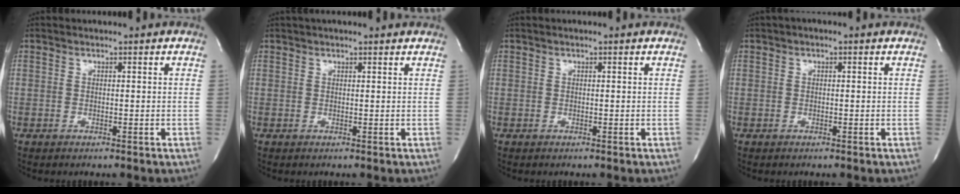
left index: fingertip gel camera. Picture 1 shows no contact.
{"total": 3.7, "force": [3.3, 0.6, 1.6], "torque": [-0.023, 0.030, 0.039]}
{"total": 0.5, "force": [0.3, 0.1, 0.4], "torque": [-0.011, 0.003, 0.001]}
{"total": 0.6, "force": [0.2, 0.3, 0.5], "torque": [-0.008, 0.003, 0.000]}